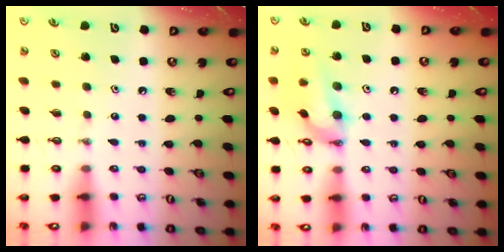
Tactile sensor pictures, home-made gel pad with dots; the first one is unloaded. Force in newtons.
{"total": 13.9, "press": 13.5, "slide": 3.3}